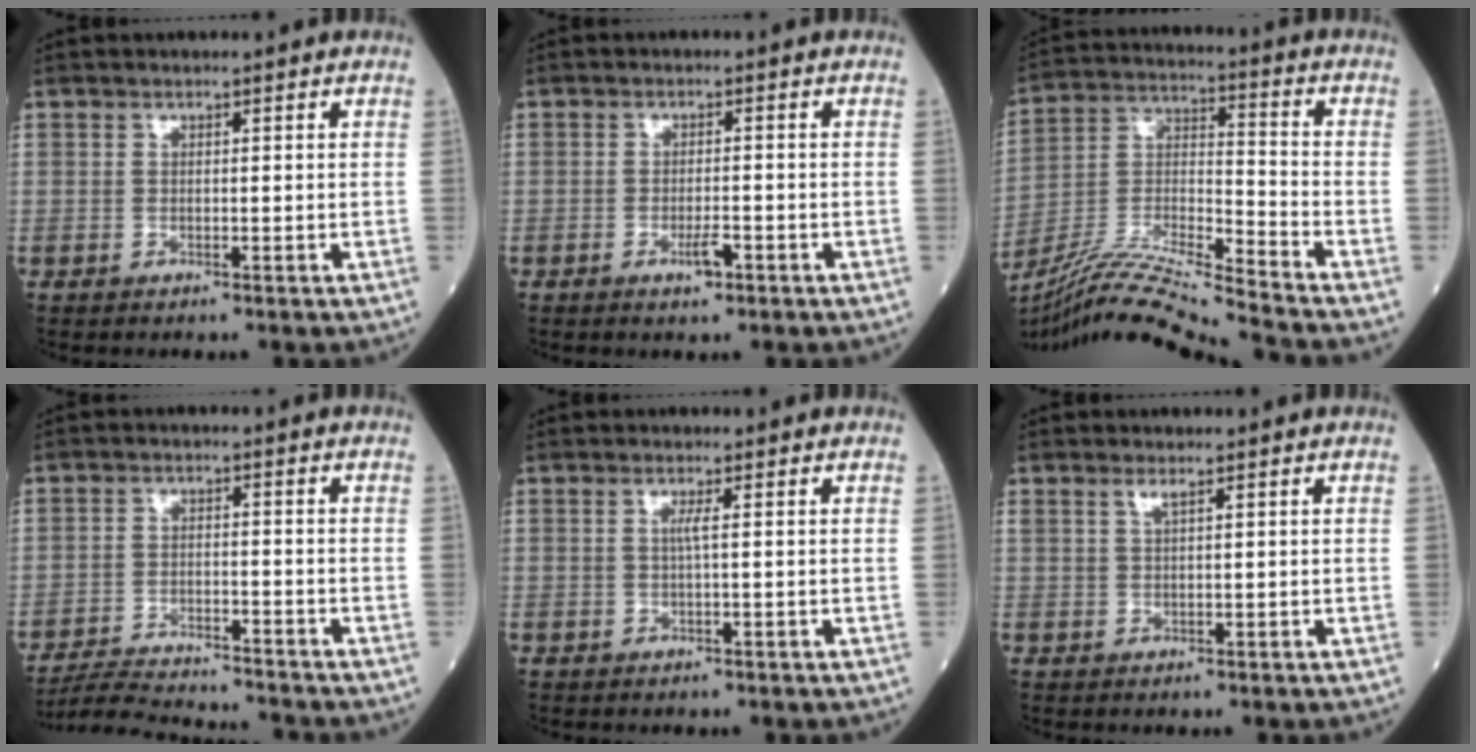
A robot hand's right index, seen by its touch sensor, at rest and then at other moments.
{"total": 2.5, "force": [-1.3, 0.6, 2.0], "torque": [-0.032, 0.001, -0.021]}
{"total": 16.2, "force": [-14.7, -1.9, 6.7], "torque": [-0.126, -0.004, -0.270]}
{"total": 10.7, "force": [-10.4, 0.2, 2.6], "torque": [-0.044, -0.003, -0.168]}
{"total": 1.1, "force": [0.1, -0.3, 1.1], "torque": [-0.023, 0.001, -0.001]}
{"total": 1.2, "force": [0.7, -0.1, 0.9], "torque": [-0.024, 0.004, 0.016]}